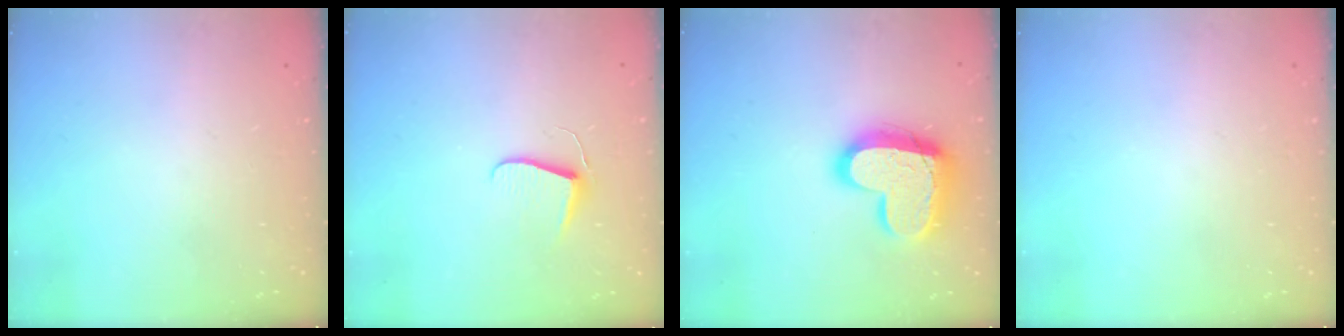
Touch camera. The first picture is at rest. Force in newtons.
{"total": 6.2, "press": 6.1, "slide": 0.6}
{"total": 17.9, "press": 17.8, "slide": 1.6}
{"total": 0.0}